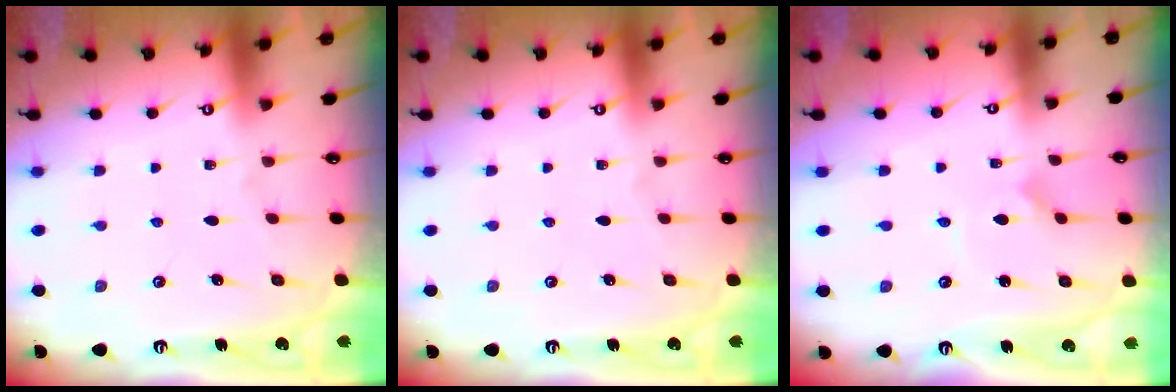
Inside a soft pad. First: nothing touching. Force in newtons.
{"total": 0.0}
{"total": 1.6, "press": 1.6, "slide": 0.1}